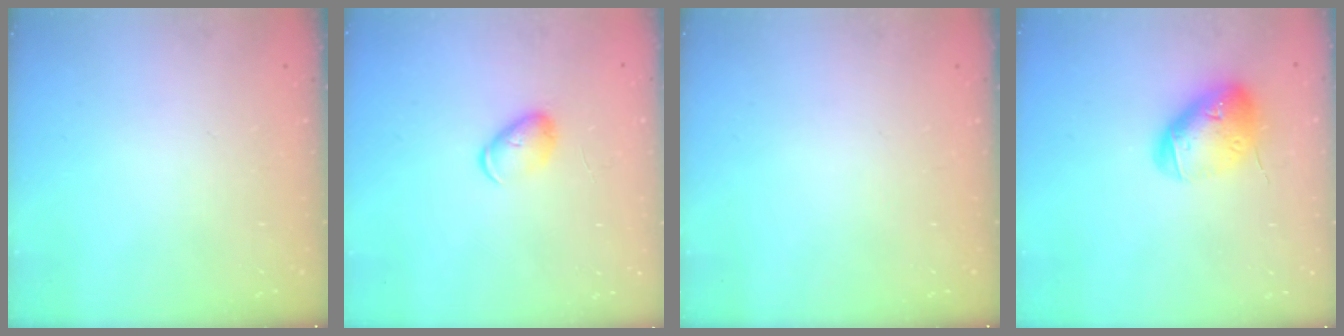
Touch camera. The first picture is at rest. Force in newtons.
{"total": 5.2, "press": 5.2, "slide": 0.3}
{"total": 0.0}
{"total": 15.3, "press": 15.1, "slide": 2.4}